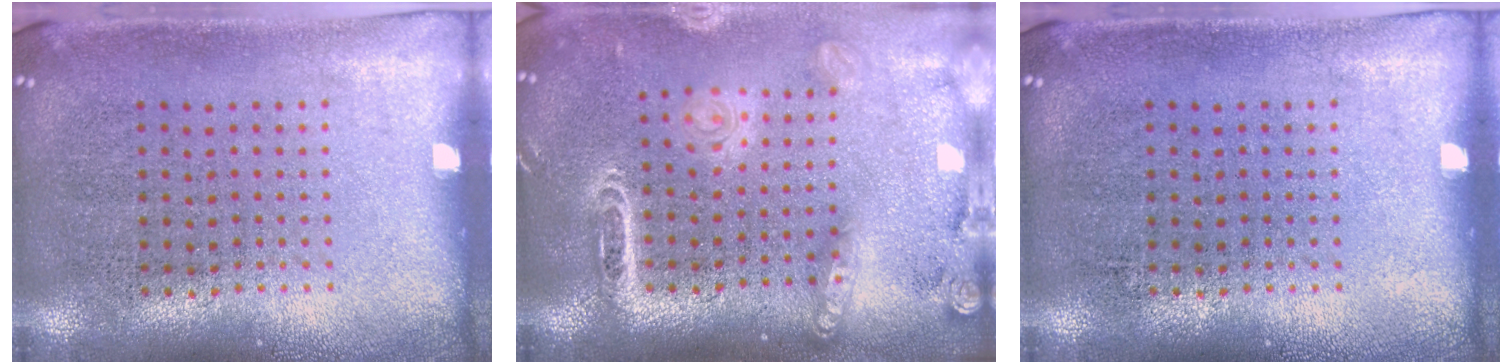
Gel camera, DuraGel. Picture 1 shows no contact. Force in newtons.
{"total": 2.3, "press": 1.9, "slide": 1.3}
{"total": 0.0}